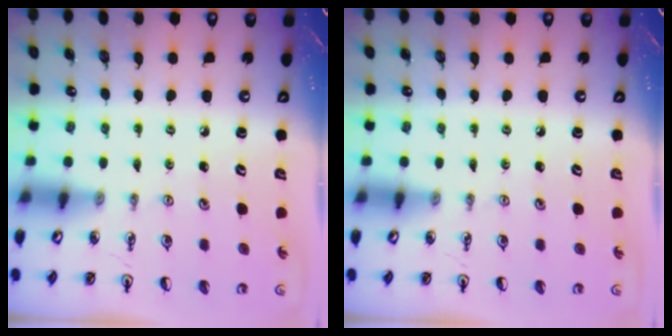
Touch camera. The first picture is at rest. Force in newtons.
{"total": 0.0}